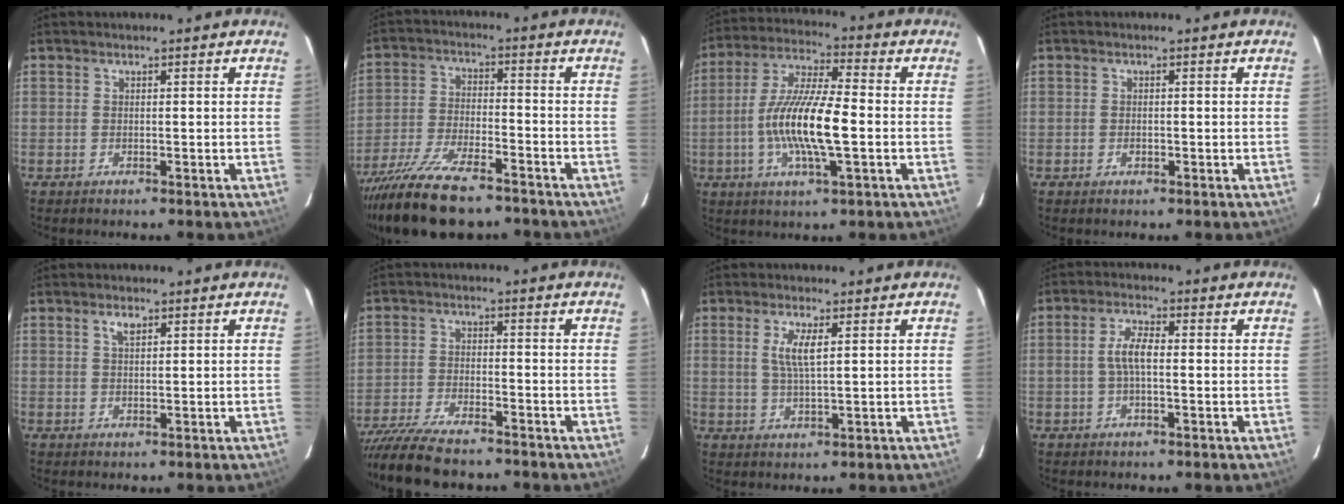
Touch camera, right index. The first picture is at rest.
{"total": 16.9, "force": [-13.4, 4.8, 9.2], "torque": [-0.193, -0.038, -0.233]}
{"total": 14.1, "force": [-2.5, 2.8, 13.6], "torque": [-0.271, -0.001, -0.051]}
{"total": 0.9, "force": [-0.3, 0.7, 0.4], "torque": [-0.005, 0.001, -0.003]}
{"total": 2.1, "force": [1.2, 0.9, 1.4], "torque": [-0.024, 0.004, 0.022]}
{"total": 13.3, "force": [-11.6, 2.7, 6.0], "torque": [-0.139, -0.031, -0.204]}
{"total": 4.4, "force": [1.3, 0.8, 4.1], "torque": [-0.082, -0.003, 0.025]}
{"total": 4.6, "force": [-0.2, 1.6, 4.3], "torque": [-0.088, 0.010, -0.005]}